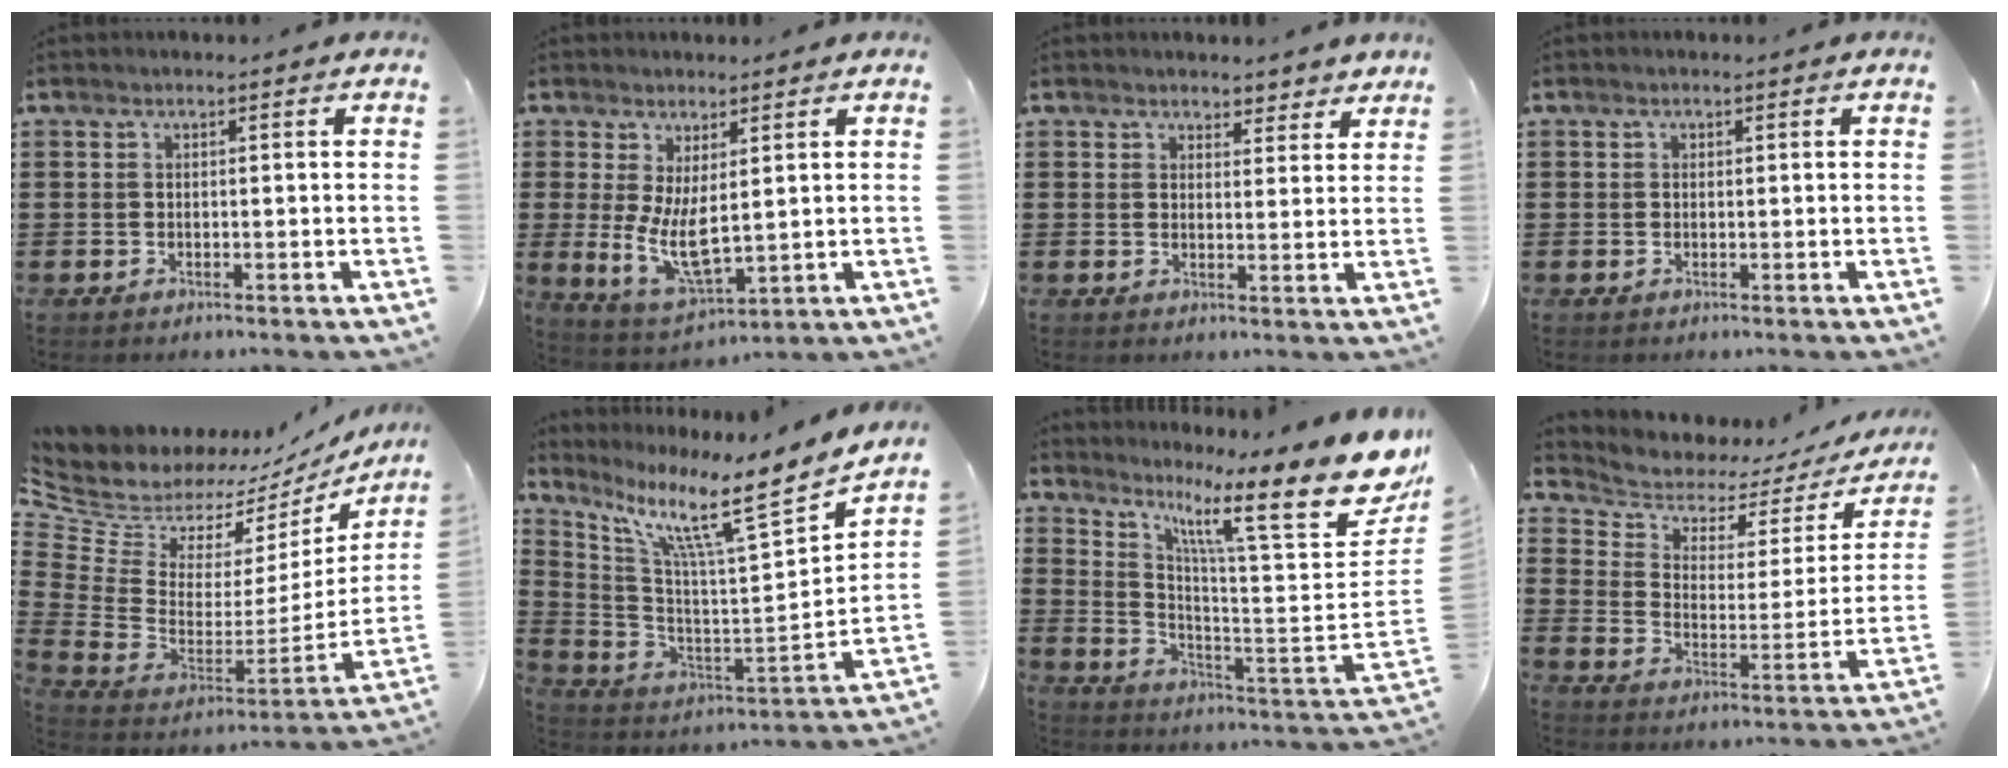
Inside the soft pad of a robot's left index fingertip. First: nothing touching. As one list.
[{"total": 7.6, "force": [1.5, 3.3, 6.7], "torque": [-0.145, -0.016, 0.025]}, {"total": 3.0, "force": [2.8, 1.2, 0.1], "torque": [-0.004, -0.003, 0.049]}, {"total": 0.6, "force": [0.2, 0.6, 0.1], "torque": [-0.003, 0.004, 0.003]}, {"total": 7.0, "force": [5.2, 4.2, 2.0], "torque": [-0.095, -0.055, 0.087]}, {"total": 9.4, "force": [6.8, 0.1, 6.5], "torque": [-0.141, -0.066, 0.095]}, {"total": 15.0, "force": [9.0, 2.4, 11.7], "torque": [-0.210, -0.072, 0.134]}, {"total": 4.1, "force": [3.5, 2.0, 0.9], "torque": [-0.049, -0.025, 0.052]}]